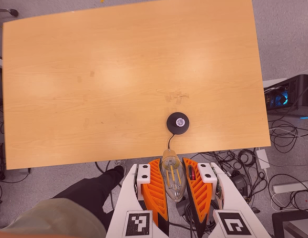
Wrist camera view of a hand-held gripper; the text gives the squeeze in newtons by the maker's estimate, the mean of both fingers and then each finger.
{"total": 22.6, "left": 25.5, "right": 19.6}